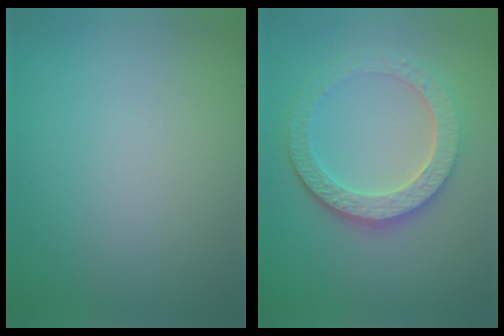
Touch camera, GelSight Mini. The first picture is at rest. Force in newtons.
{"total": 4.9, "press": 4.3, "slide": 2.4}